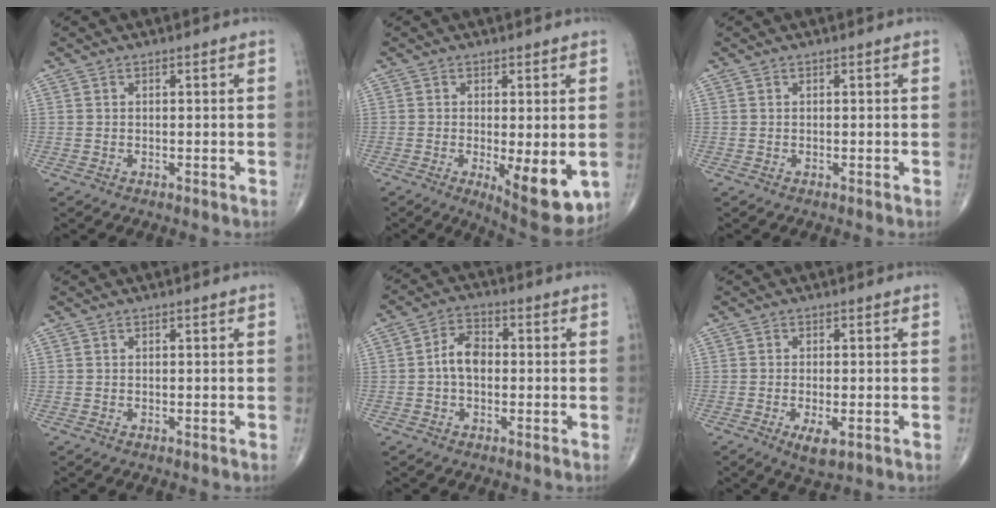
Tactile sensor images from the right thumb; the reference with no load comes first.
{"total": 10.5, "force": [-2.5, 3.6, 9.6], "torque": [-0.129, -0.024, -0.026]}
{"total": 0.0}
{"total": 0.0}
{"total": 5.7, "force": [-0.4, 3.8, 4.3], "torque": [-0.067, 0.020, -0.016]}
{"total": 4.2, "force": [-1.6, 1.6, 3.6], "torque": [-0.063, -0.008, -0.024]}